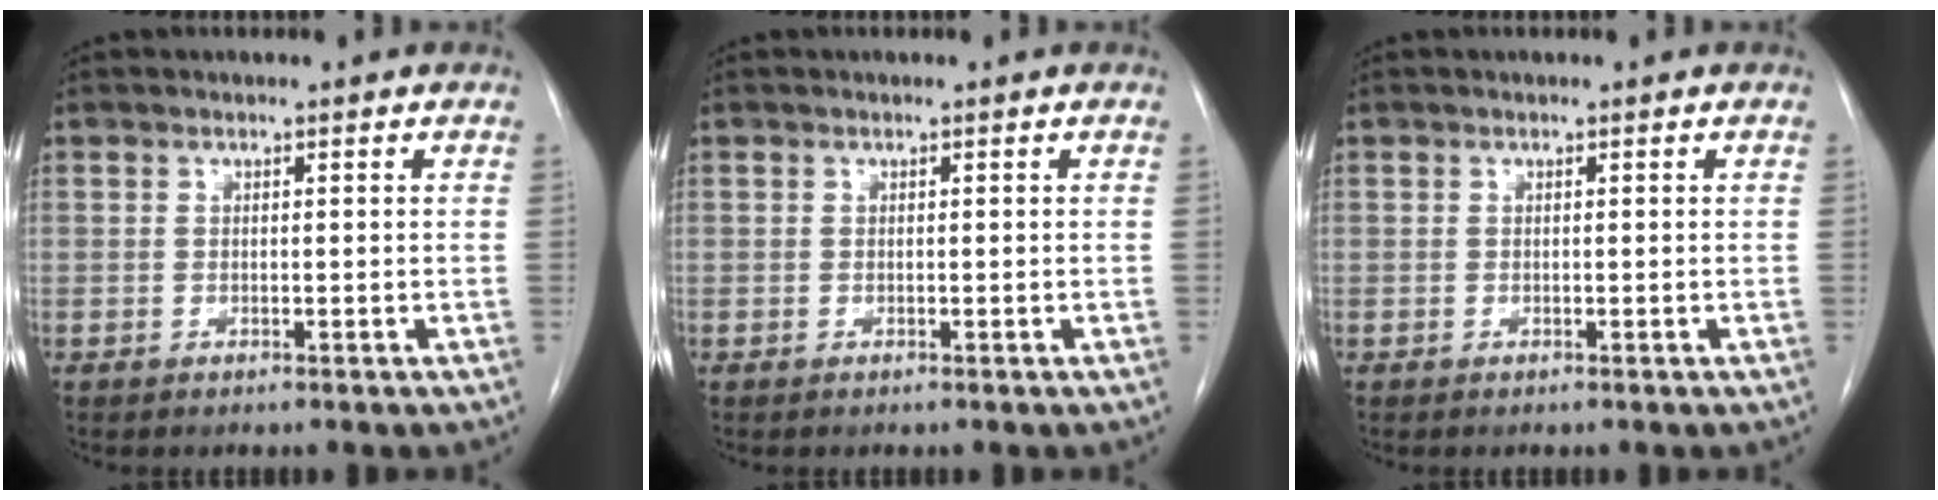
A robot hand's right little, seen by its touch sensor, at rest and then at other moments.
{"total": 0.0}
{"total": 0.0}